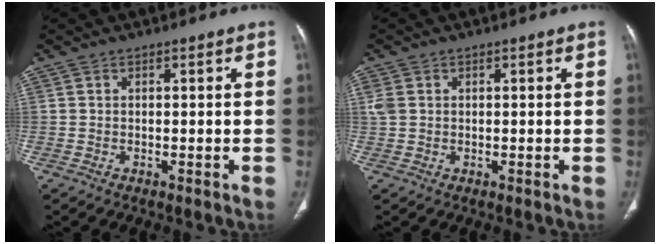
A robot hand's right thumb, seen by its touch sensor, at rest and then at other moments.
{"total": 2.2, "force": [0.5, 1.7, 1.3], "torque": [-0.035, 0.005, 0.014]}